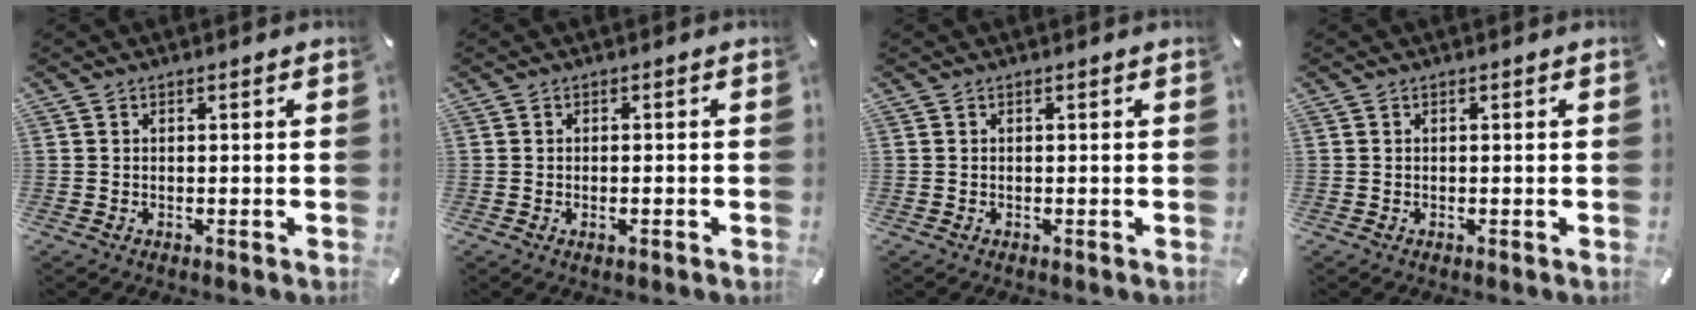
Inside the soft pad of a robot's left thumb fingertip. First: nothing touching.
{"total": 1.1, "force": [-0.4, 0.3, 1.0], "torque": [-0.018, 0.000, -0.007]}
{"total": 0.0}
{"total": 0.0}